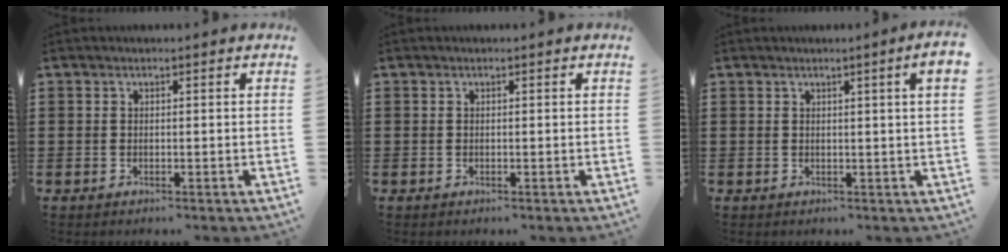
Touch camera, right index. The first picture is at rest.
{"total": 0.0}
{"total": 2.2, "force": [0.7, -0.5, 2.0], "torque": [-0.036, -0.006, 0.011]}